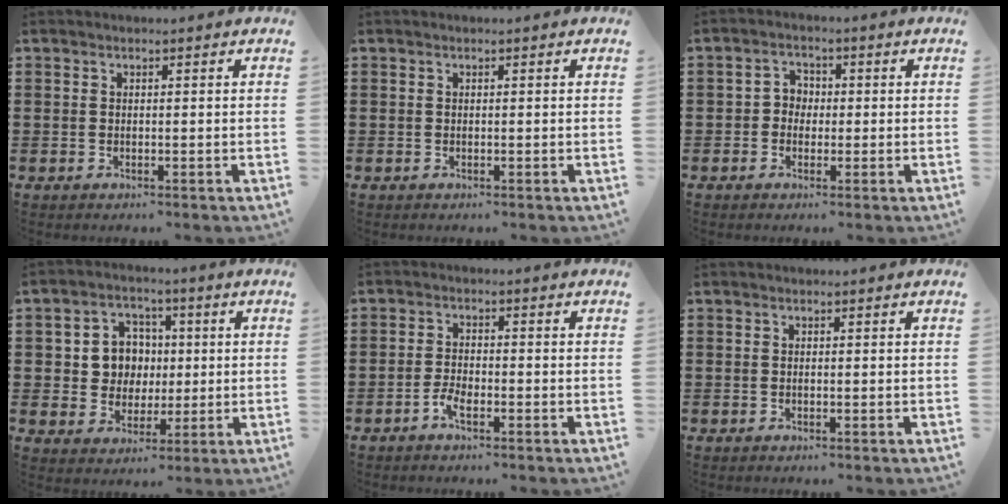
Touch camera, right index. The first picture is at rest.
{"total": 0.0}
{"total": 2.5, "force": [-0.7, 2.2, 1.1], "torque": [-0.028, 0.009, -0.019]}
{"total": 6.6, "force": [0.6, 6.1, 2.2], "torque": [-0.062, 0.015, 0.009]}
{"total": 2.7, "force": [-1.7, 1.1, 1.8], "torque": [-0.046, -0.001, -0.037]}
{"total": 0.0}